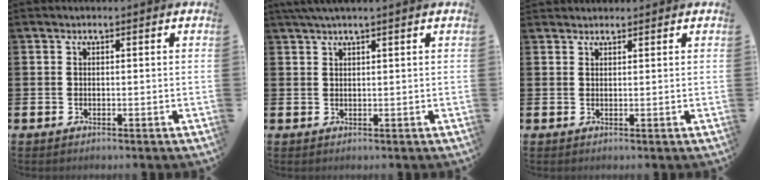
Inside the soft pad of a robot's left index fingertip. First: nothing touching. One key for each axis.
{"total": 1.7, "fx": 1.4, "fy": -0.3, "fz": 1.0, "tx": -0.020, "ty": 0.001, "tz": 0.026}
{"total": 1.3, "fx": 1.3, "fy": 0.3, "fz": -0.1, "tx": 0.009, "ty": -0.001, "tz": 0.022}